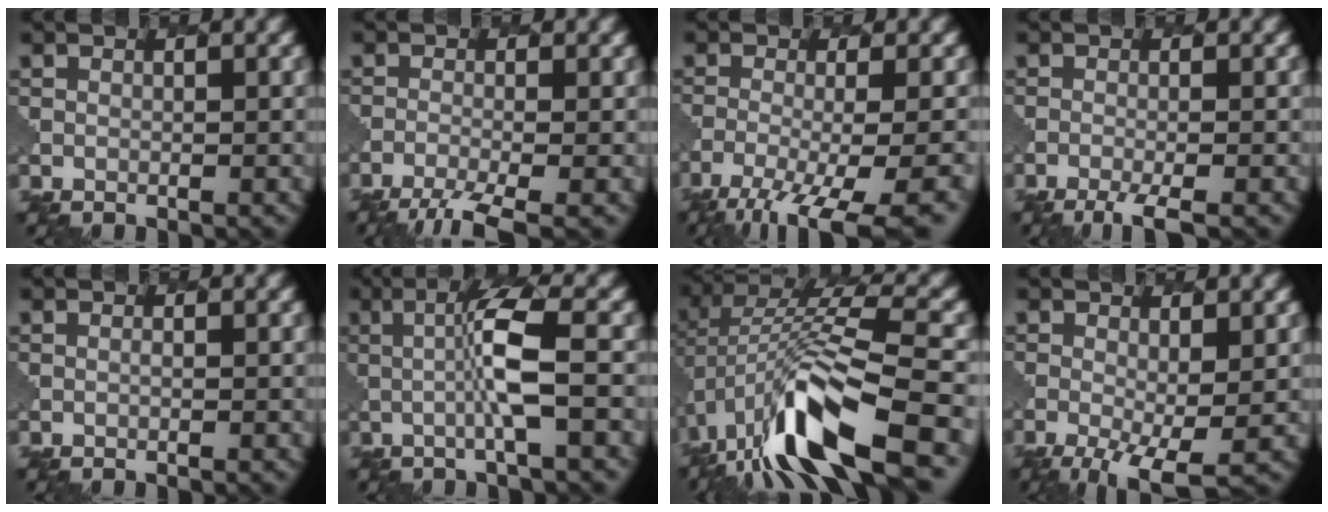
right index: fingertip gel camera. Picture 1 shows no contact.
{"total": 4.1, "force": [-3.0, 0.8, 2.8], "torque": [-0.045, -0.010, -0.062]}
{"total": 9.1, "force": [-5.6, 2.5, 6.8], "torque": [-0.107, -0.018, -0.085]}
{"total": 2.7, "force": [-1.8, 0.4, 2.0], "torque": [-0.031, -0.003, -0.038]}
{"total": 0.0}
{"total": 4.3, "force": [0.0, 0.4, 4.3], "torque": [-0.077, 0.003, -0.006]}
{"total": 11.8, "force": [-4.4, 4.4, 10.1], "torque": [-0.192, 0.010, -0.079]}
{"total": 4.8, "force": [-1.6, 1.5, 4.3], "torque": [-0.084, -0.014, -0.023]}